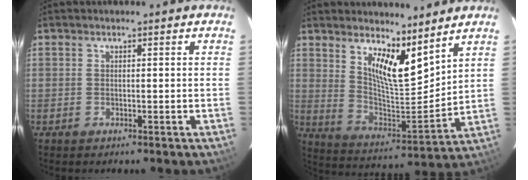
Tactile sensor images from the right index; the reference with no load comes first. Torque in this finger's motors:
{"motor_torque": [0.12, 0.28, 0.21, 0.10]}